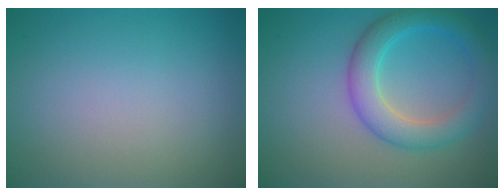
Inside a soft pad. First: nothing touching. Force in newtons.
{"total": 4.7, "press": 4.7, "slide": 0.0}